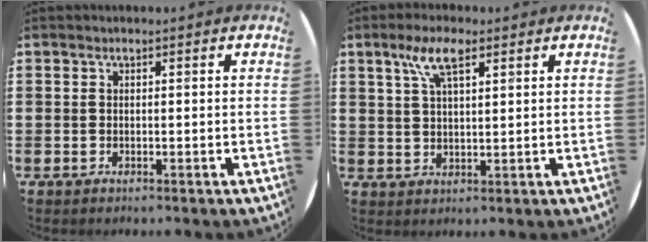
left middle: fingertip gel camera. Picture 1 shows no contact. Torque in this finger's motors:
{"motor_torque": [1.33, -0.80, 0.12, 0.08]}